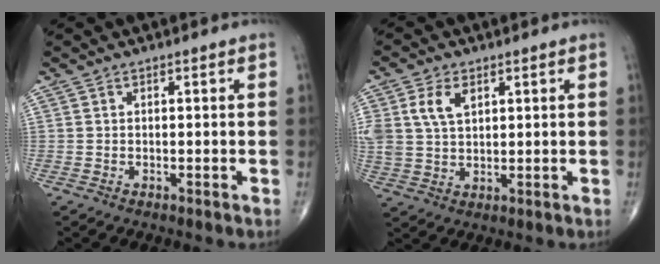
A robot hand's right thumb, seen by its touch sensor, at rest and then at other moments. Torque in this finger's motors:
{"motor_torque": [0.58, 0.60, 0.27, -0.02, 0.08]}